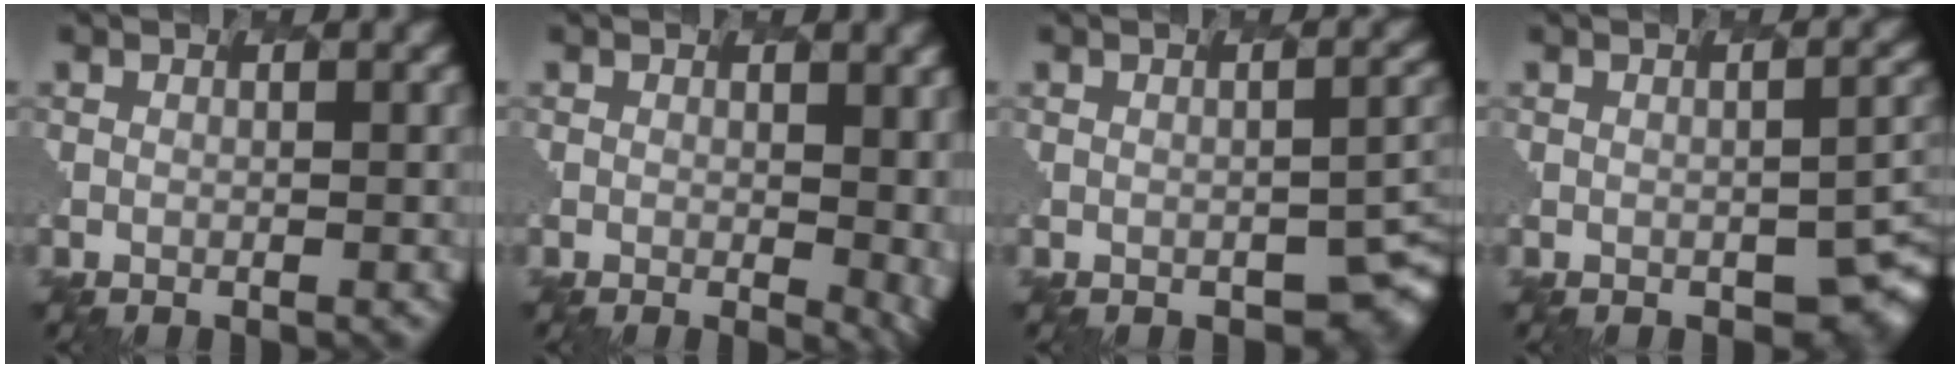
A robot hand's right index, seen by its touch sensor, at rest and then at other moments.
{"total": 4.4, "force": [-0.2, 2.1, 3.8], "torque": [-0.038, -0.010, 0.004]}
{"total": 5.5, "force": [-2.1, 2.9, 4.2], "torque": [-0.046, -0.016, -0.005]}
{"total": 5.6, "force": [-2.0, 2.8, 4.4], "torque": [-0.055, -0.014, -0.006]}